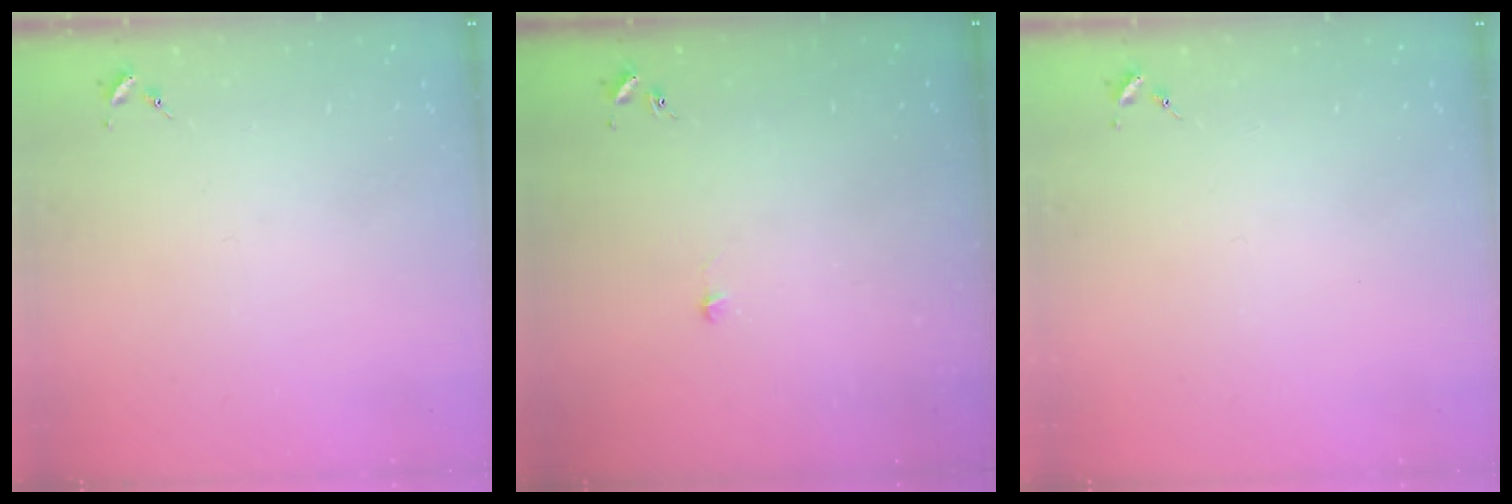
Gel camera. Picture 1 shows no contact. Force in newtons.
{"total": 4.3, "press": 4.3, "slide": 0.3}
{"total": 0.0}